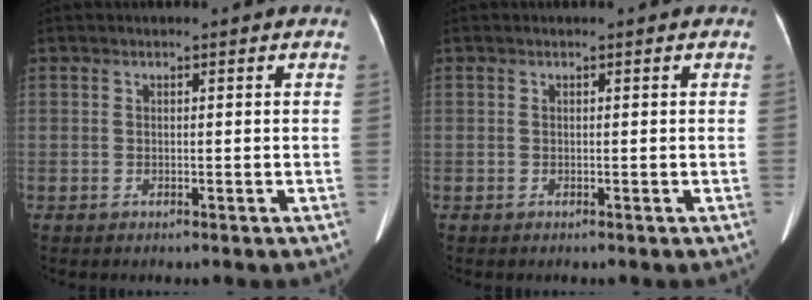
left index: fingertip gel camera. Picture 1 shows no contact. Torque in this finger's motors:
{"motor_torque": [0.09, -0.02, 0.03, 0.01]}